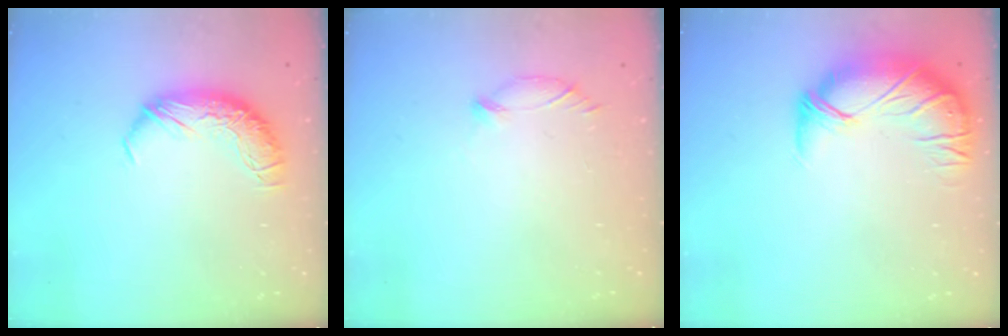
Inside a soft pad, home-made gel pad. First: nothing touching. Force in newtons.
{"total": 5.3, "press": 5.3, "slide": 0.9}
{"total": 2.7, "press": 0.2, "slide": 2.7}